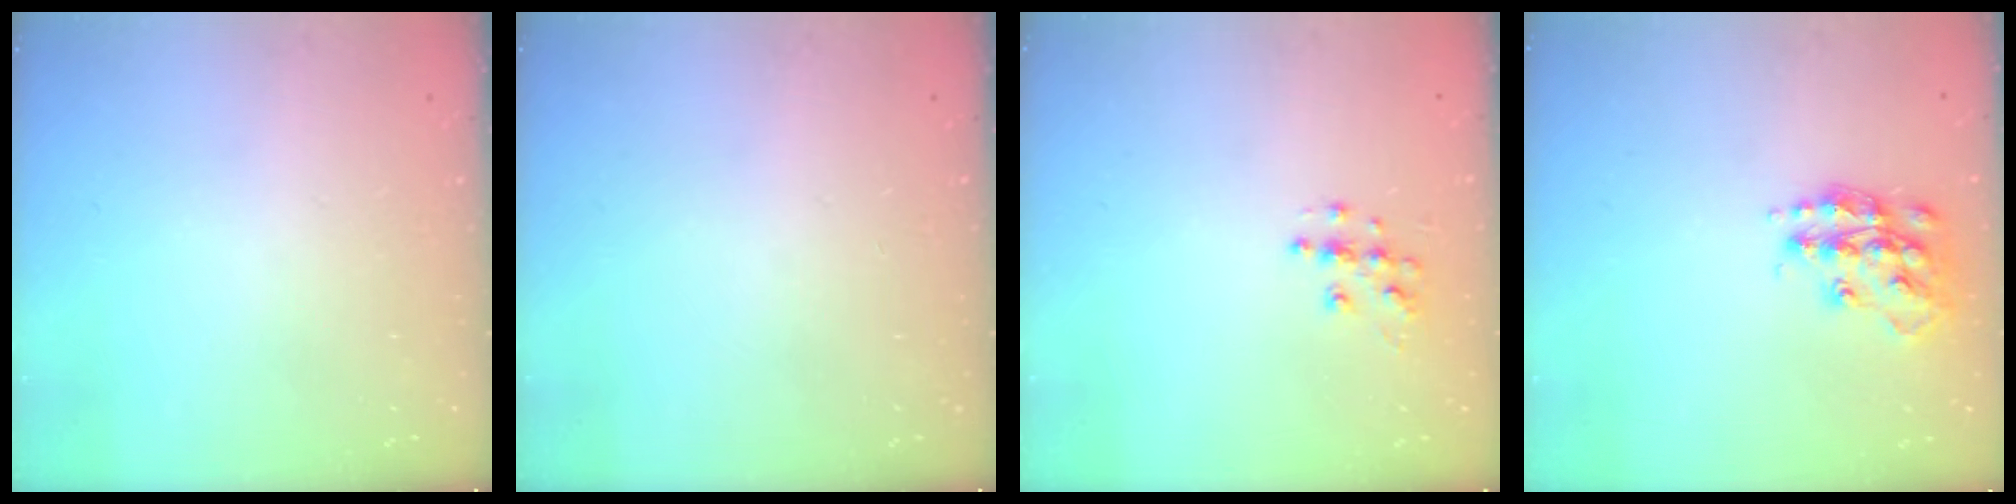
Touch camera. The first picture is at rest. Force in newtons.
{"total": 0.0}
{"total": 6.3, "press": 6.3, "slide": 0.3}
{"total": 14.7, "press": 14.7, "slide": 0.9}